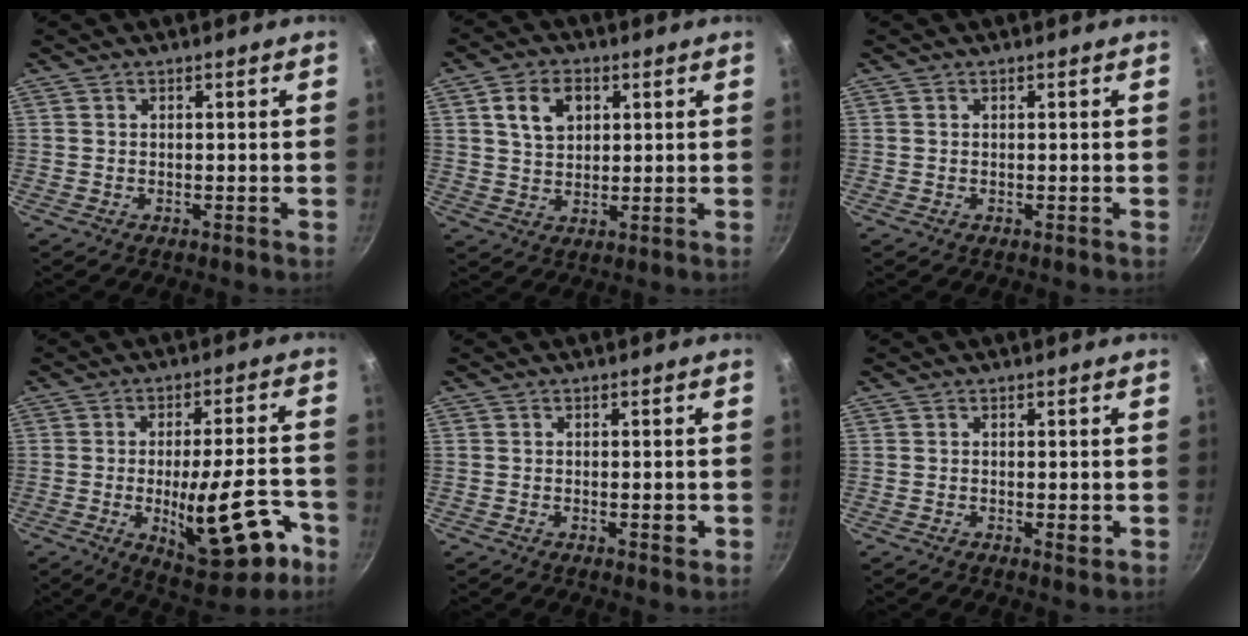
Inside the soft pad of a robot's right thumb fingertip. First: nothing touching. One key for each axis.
{"total": 7.6, "fx": 2.6, "fy": 5.3, "fz": 4.7, "tx": -0.066, "ty": 0.000, "tz": 0.046}
{"total": 0.0}
{"total": 17.8, "fx": -6.6, "fy": 6.5, "fz": 15.2, "tx": -0.186, "ty": 0.029, "tz": -0.078}
{"total": 2.0, "fx": -0.5, "fy": 0.8, "fz": 1.7, "tx": -0.019, "ty": 0.003, "tz": -0.007}
{"total": 1.4, "fx": -0.2, "fy": 0.6, "fz": 1.2, "tx": -0.020, "ty": -0.003, "tz": -0.004}